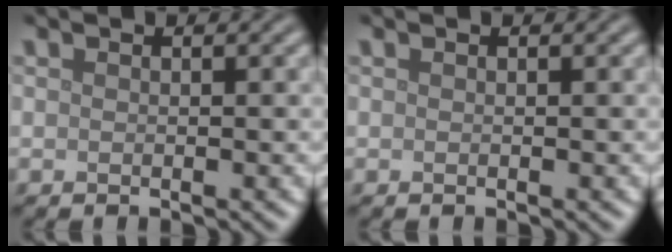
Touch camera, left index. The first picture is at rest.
{"total": 0.0}